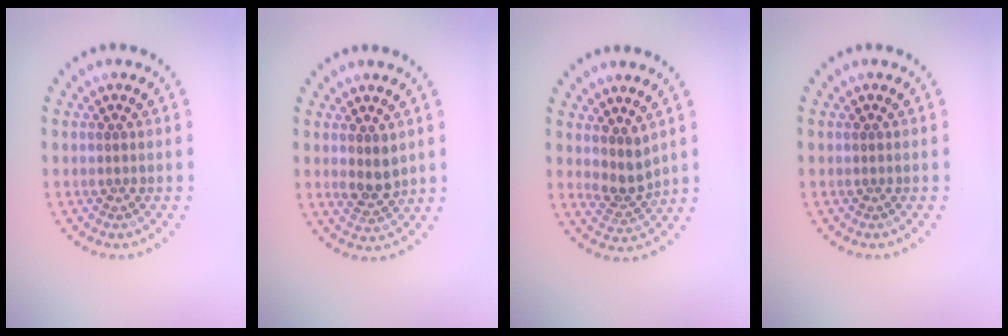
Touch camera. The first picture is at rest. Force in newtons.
{"total": 2.3, "press": 2.1, "slide": 0.9}
{"total": 2.5, "press": 1.9, "slide": 1.6}
{"total": 0.0}